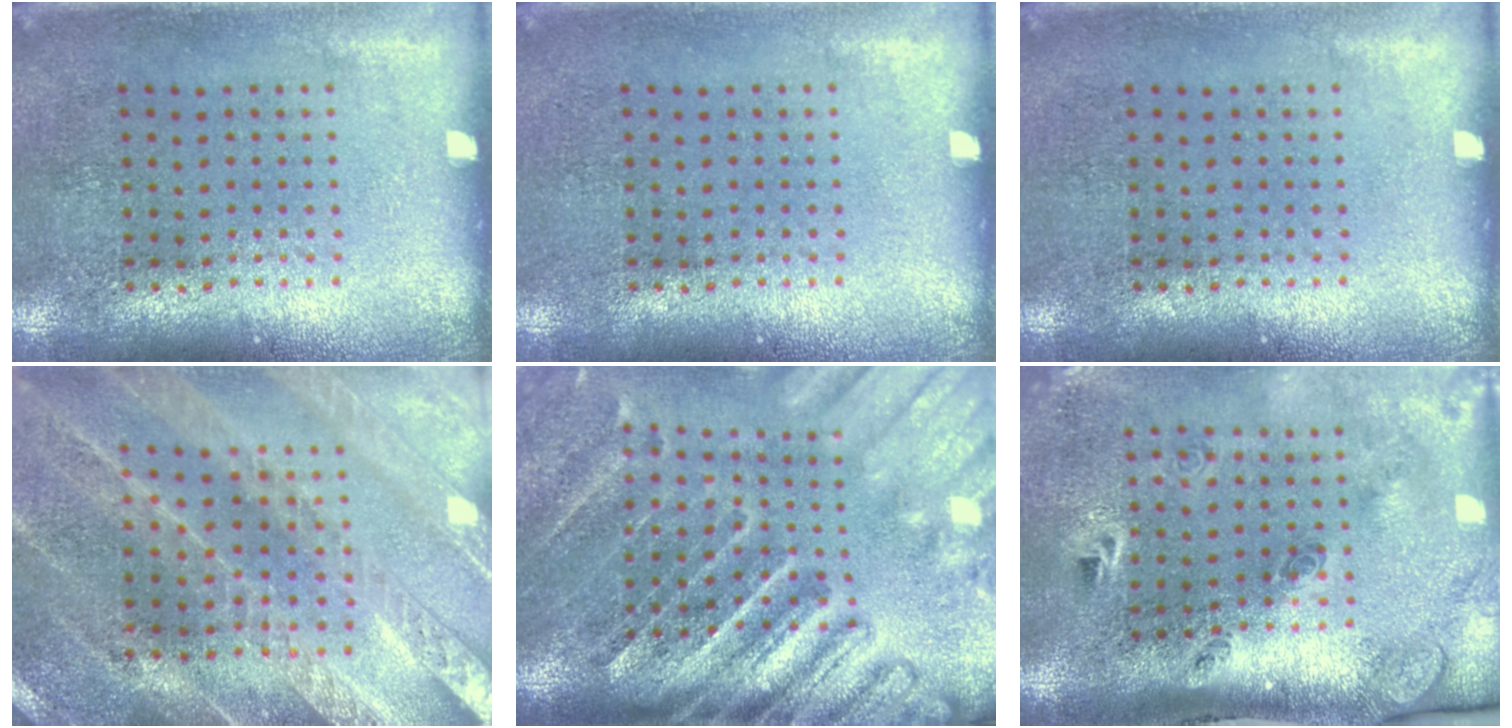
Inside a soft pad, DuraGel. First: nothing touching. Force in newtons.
{"total": 0.0}
{"total": 0.0}
{"total": 2.3, "press": 2.3, "slide": 0.3}
{"total": 4.1, "press": 3.5, "slide": 2.2}
{"total": 3.0, "press": 1.9, "slide": 2.2}